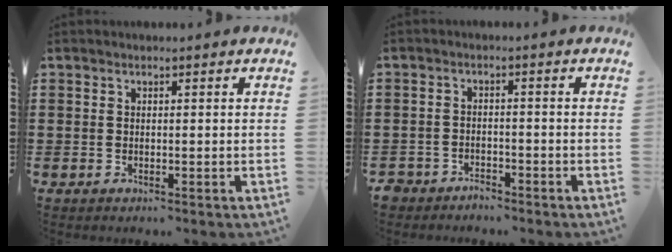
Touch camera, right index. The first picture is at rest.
{"total": 2.5, "force": [-2.4, 0.5, 0.0], "torque": [-0.008, 0.001, -0.053]}